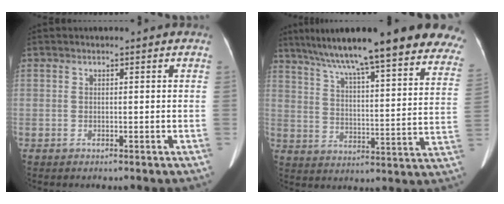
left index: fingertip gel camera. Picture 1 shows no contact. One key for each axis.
{"total": 30.5, "fx": 25.4, "fy": 3.2, "fz": 16.6, "tx": -0.214, "ty": -0.028, "tz": 0.326}